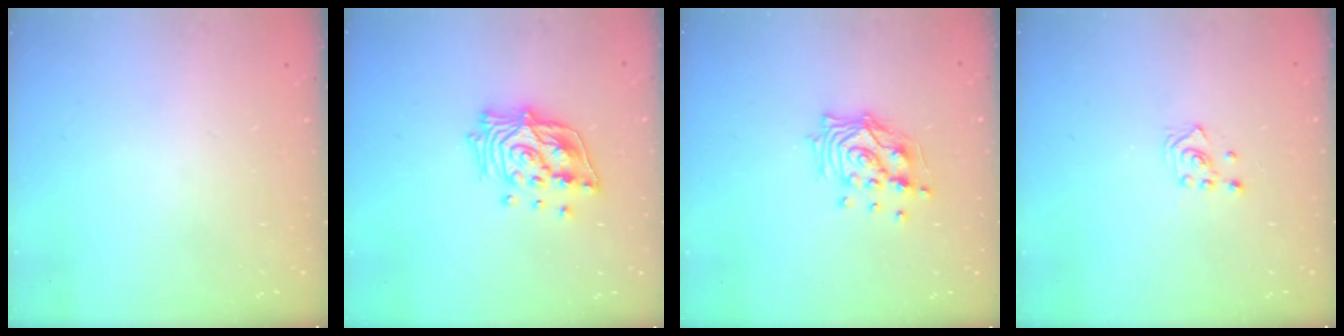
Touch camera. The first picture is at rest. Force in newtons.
{"total": 16.0, "press": 15.9, "slide": 2.3}
{"total": 12.0, "press": 12.0, "slide": 0.9}
{"total": 2.6, "press": 2.4, "slide": 0.9}